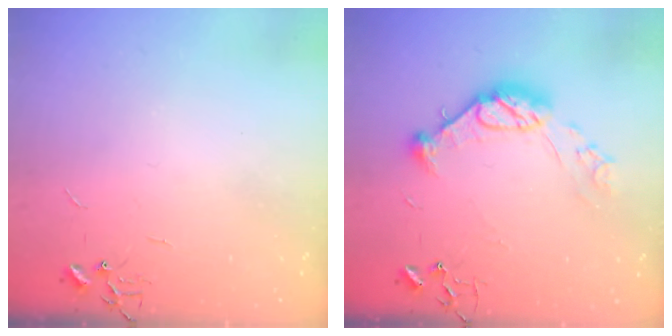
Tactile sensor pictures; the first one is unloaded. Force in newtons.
{"total": 13.0, "press": 12.9, "slide": 0.8}